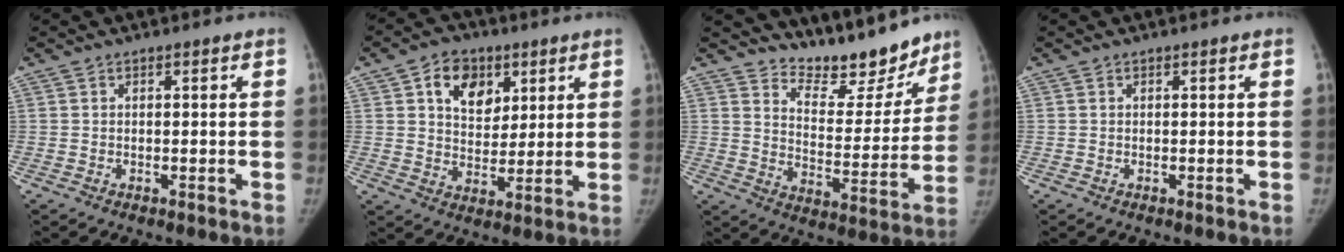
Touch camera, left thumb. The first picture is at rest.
{"total": 10.5, "force": [4.6, 7.5, 5.7], "torque": [-0.052, -0.019, 0.076]}
{"total": 14.9, "force": [13.2, 5.3, 4.4], "torque": [-0.019, -0.106, 0.193]}
{"total": 0.0}